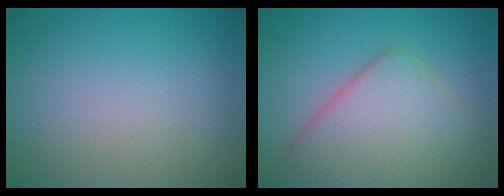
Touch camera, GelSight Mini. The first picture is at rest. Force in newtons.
{"total": 6.6, "press": 6.6, "slide": 0.5}